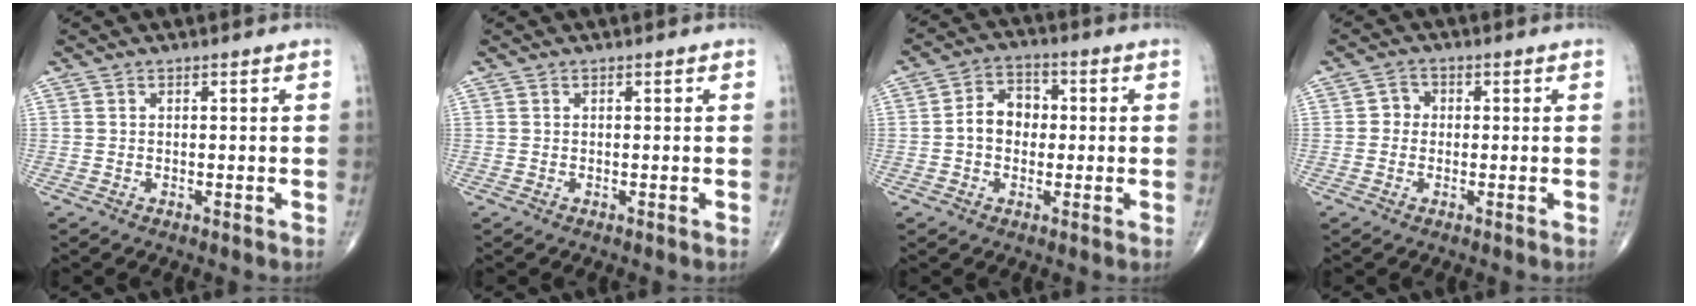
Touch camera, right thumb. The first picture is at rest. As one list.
[{"total": 0.0}, {"total": 6.9, "force": [-0.2, 5.4, 4.3], "torque": [-0.052, 0.022, -0.014]}, {"total": 2.6, "force": [-0.1, 2.4, 1.0], "torque": [0.001, 0.008, -0.009]}]